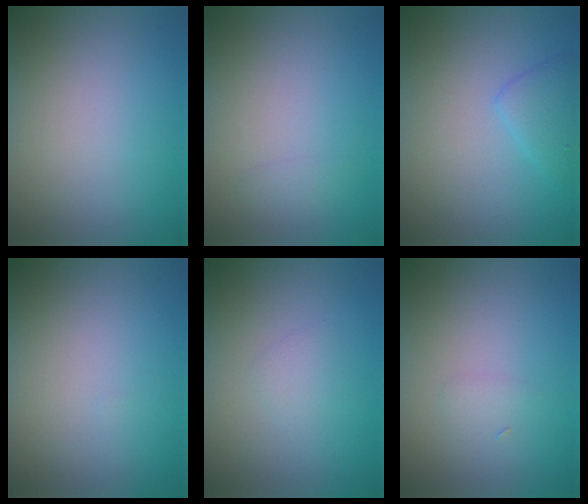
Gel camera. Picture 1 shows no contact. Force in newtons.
{"total": 0.7, "press": 0.7, "slide": 0.0}
{"total": 2.2, "press": 2.2, "slide": 0.1}
{"total": 0.0}
{"total": 0.9, "press": 0.9, "slide": 0.1}
{"total": 0.8, "press": 0.8, "slide": 0.1}